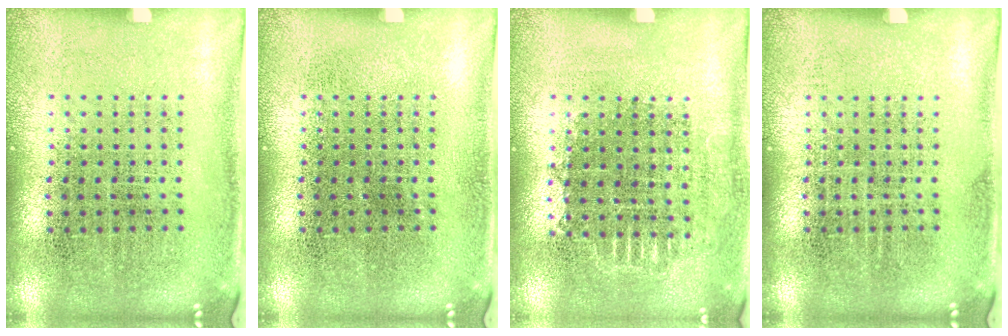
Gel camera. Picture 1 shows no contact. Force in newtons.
{"total": 0.0}
{"total": 0.7, "press": 0.7, "slide": 0.3}
{"total": 0.0}